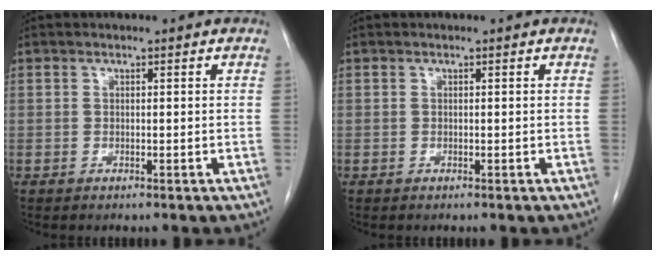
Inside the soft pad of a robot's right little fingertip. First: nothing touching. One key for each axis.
{"total": 0.0}